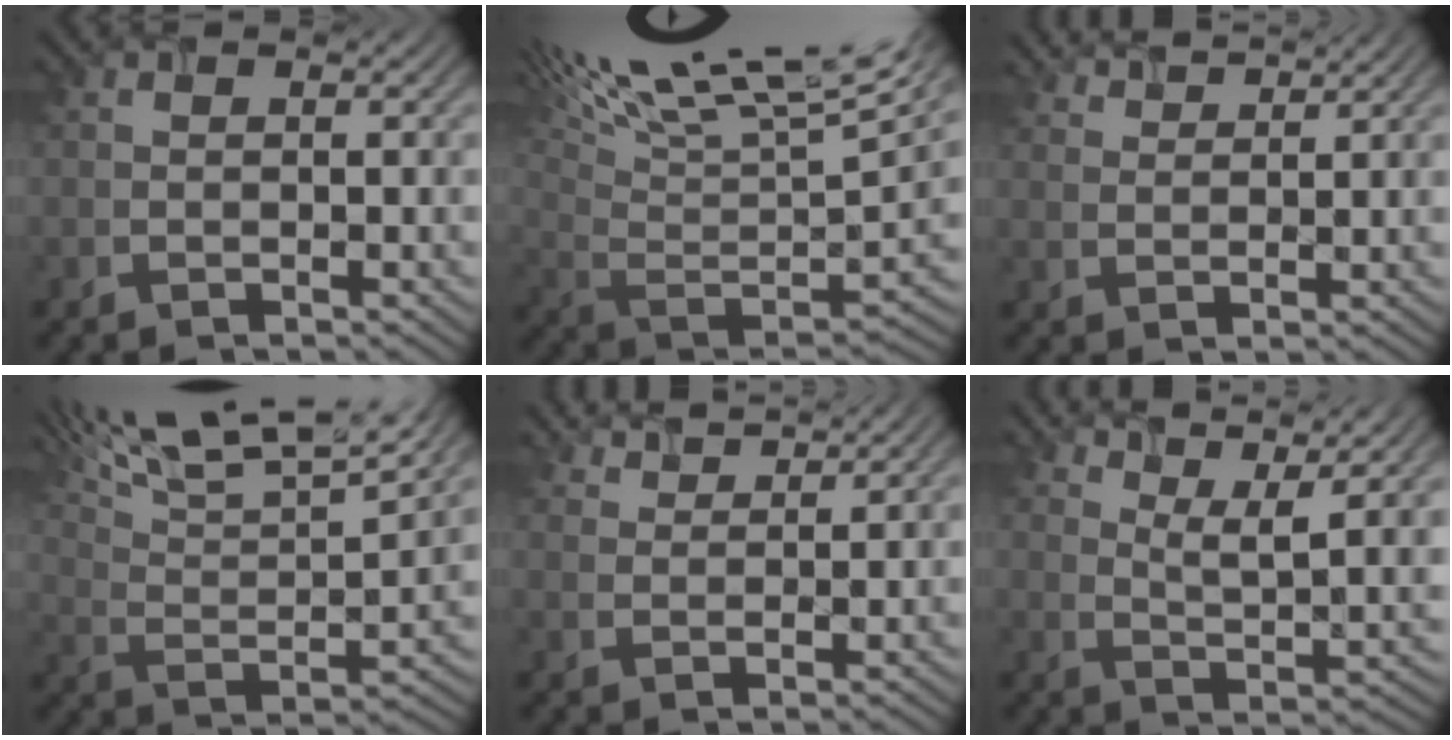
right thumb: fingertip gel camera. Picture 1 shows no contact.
{"total": 18.4, "force": [12.1, 5.3, 12.8], "torque": [-0.281, 0.029, 0.187]}
{"total": 3.2, "force": [3.1, 0.6, 0.9], "torque": [-0.022, 0.008, 0.066]}
{"total": 15.2, "force": [11.2, 3.8, 9.6], "torque": [-0.206, 0.013, 0.186]}
{"total": 3.8, "force": [3.5, 0.9, 1.1], "torque": [-0.032, 0.010, 0.077]}
{"total": 9.0, "force": [6.8, 2.4, 5.4], "torque": [-0.112, -0.001, 0.114]}